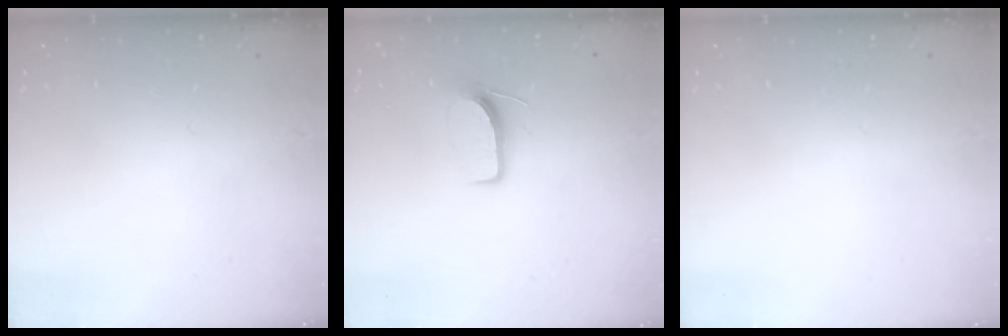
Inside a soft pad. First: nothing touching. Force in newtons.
{"total": 7.0, "press": 7.0, "slide": 0.6}
{"total": 0.0}